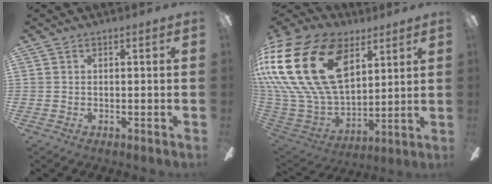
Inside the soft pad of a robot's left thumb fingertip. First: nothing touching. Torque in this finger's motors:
{"motor_torque": [0.83, 1.01, 1.48, -1.29, 1.05]}